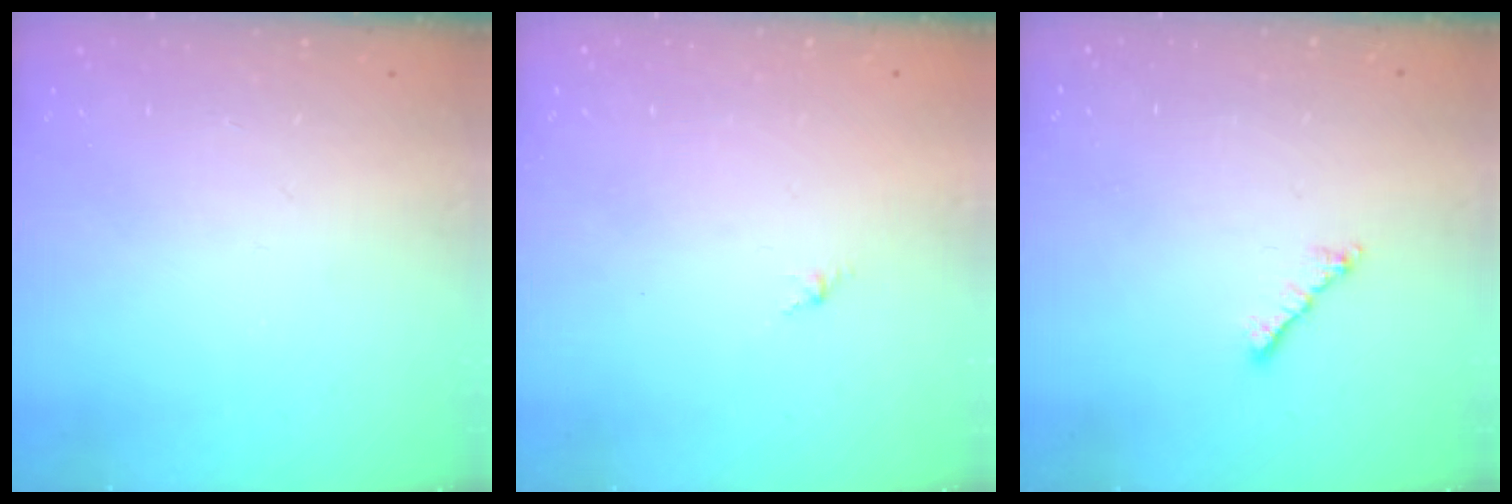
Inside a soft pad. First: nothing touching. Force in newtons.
{"total": 0.0}
{"total": 1.8, "press": 1.8, "slide": 0.5}